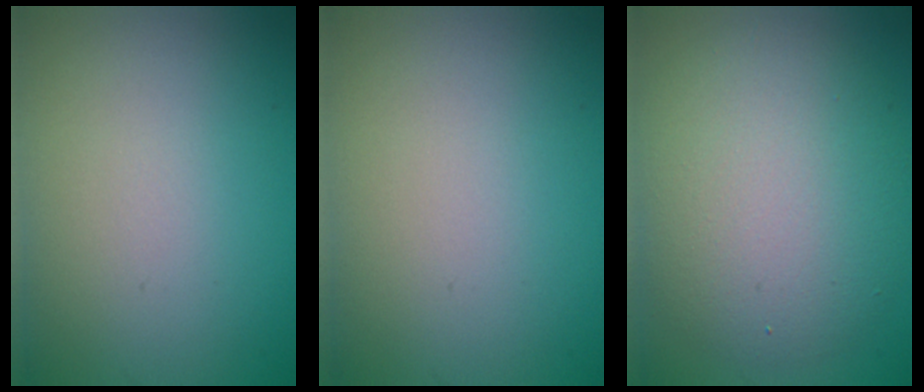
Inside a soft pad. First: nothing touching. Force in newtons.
{"total": 0.0}
{"total": 7.6, "press": 7.6, "slide": 0.6}